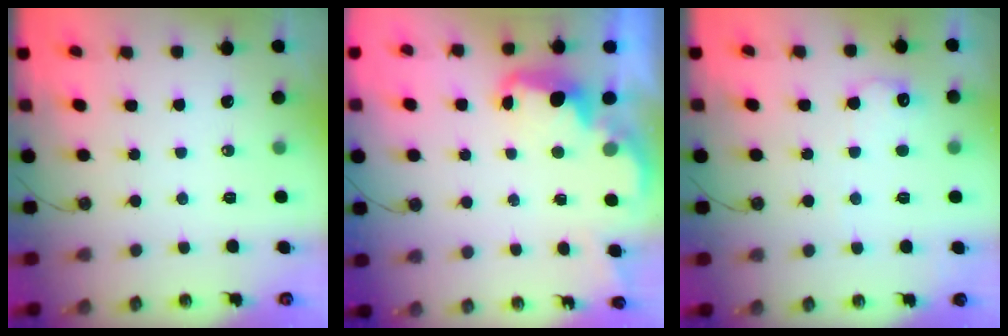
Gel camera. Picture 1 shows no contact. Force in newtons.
{"total": 2.6, "press": 2.5, "slide": 0.7}
{"total": 7.1, "press": 7.1, "slide": 0.5}